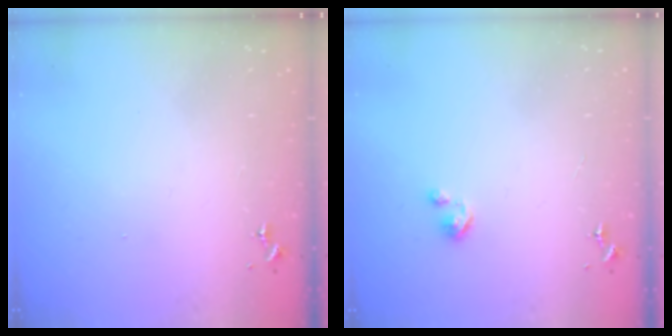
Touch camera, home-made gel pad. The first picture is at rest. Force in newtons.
{"total": 3.3, "press": 3.3, "slide": 0.3}